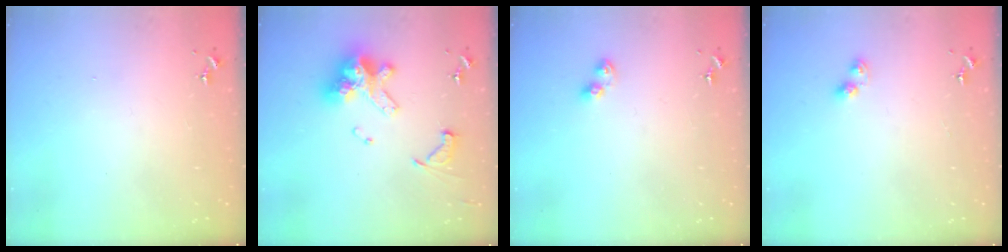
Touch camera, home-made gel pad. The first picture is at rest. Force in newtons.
{"total": 16.2, "press": 16.1, "slide": 1.9}
{"total": 5.3, "press": 5.2, "slide": 0.6}
{"total": 4.8, "press": 4.5, "slide": 1.7}